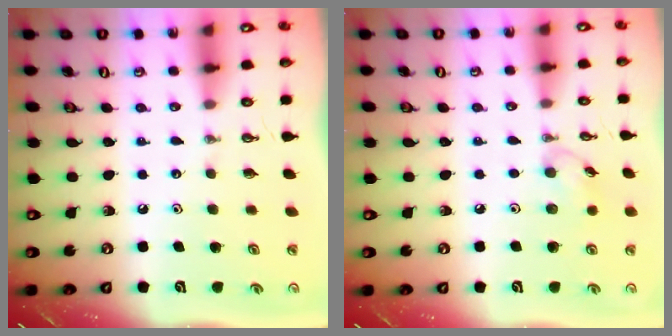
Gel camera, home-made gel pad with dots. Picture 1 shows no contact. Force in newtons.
{"total": 6.3, "press": 6.2, "slide": 1.0}